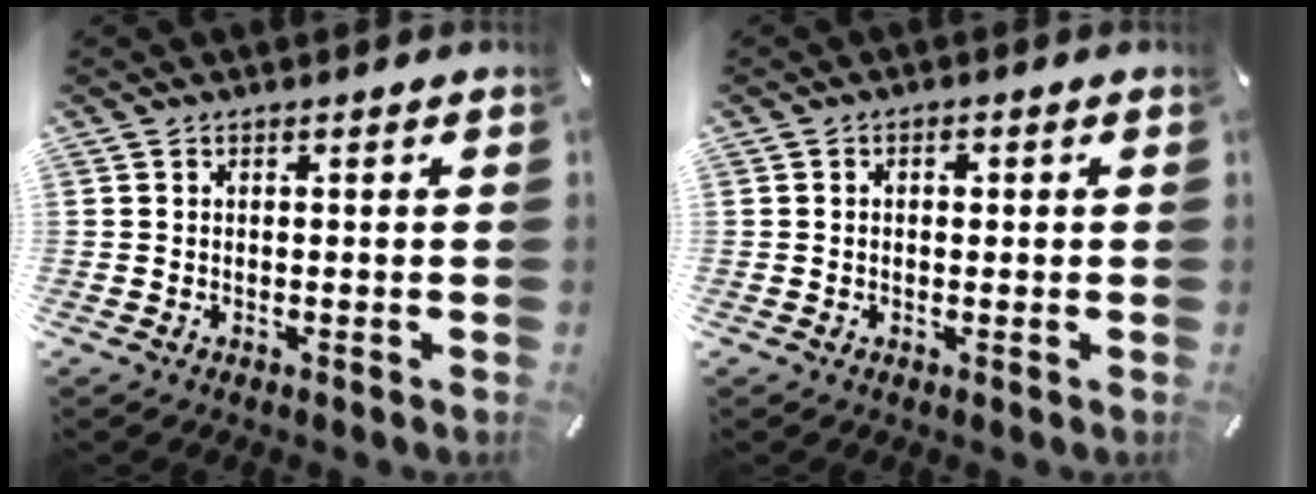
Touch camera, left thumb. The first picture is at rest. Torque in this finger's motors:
{"motor_torque": [-0.08, -0.07, -0.03, -0.01, -0.06]}